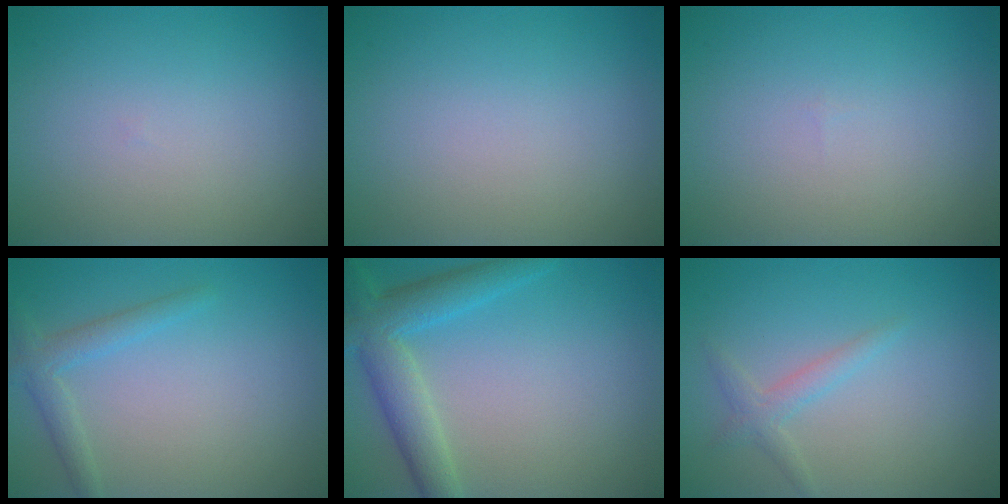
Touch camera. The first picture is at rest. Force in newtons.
{"total": 0.0}
{"total": 0.0}
{"total": 2.1, "press": 2.1, "slide": 0.1}
{"total": 5.1, "press": 5.1, "slide": 0.2}
{"total": 1.7, "press": 1.7, "slide": 0.0}